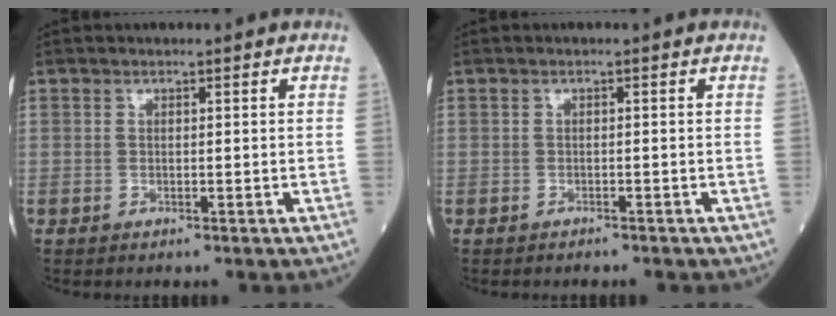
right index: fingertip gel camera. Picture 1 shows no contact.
{"total": 2.2, "force": [-1.9, 0.8, 0.7], "torque": [-0.016, -0.002, -0.019]}